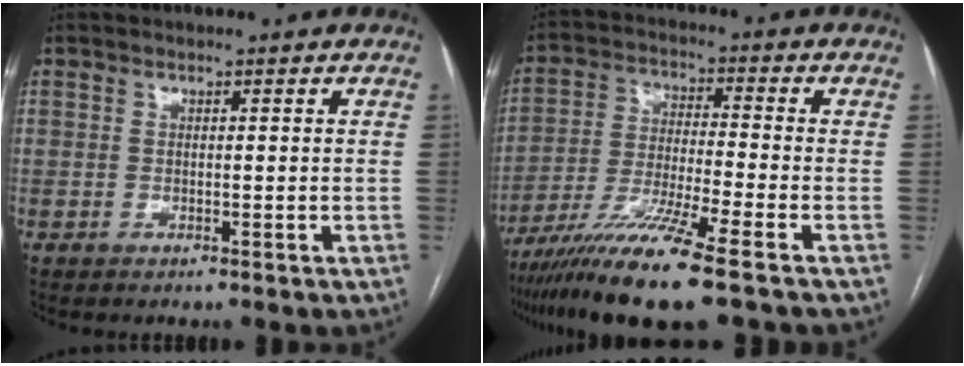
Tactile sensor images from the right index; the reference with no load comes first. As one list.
[{"total": 12.8, "force": [-8.9, -1.0, 9.0], "torque": [-0.172, -0.036, -0.162]}]